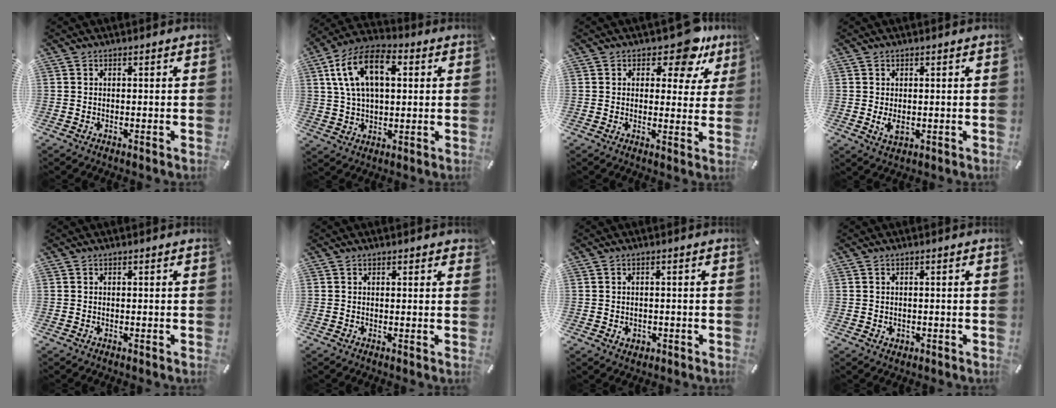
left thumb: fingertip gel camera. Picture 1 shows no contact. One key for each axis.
{"total": 14.2, "fx": 4.5, "fy": 8.4, "fz": 10.4, "tx": -0.219, "ty": 0.008, "tz": 0.078}
{"total": 9.8, "fx": 6.2, "fy": 4.8, "fz": 5.9, "tx": -0.061, "ty": -0.039, "tz": 0.100}
{"total": 3.0, "fx": -0.1, "fy": 1.9, "fz": 2.3, "tx": -0.050, "ty": -0.006, "tz": -0.006}
{"total": 0.0}
{"total": 0.8, "fx": 0.6, "fy": 0.5, "fz": 0.4, "tx": -0.001, "ty": -0.002, "tz": 0.008}
{"total": 1.9, "fx": -0.4, "fy": 1.7, "fz": 0.8, "tx": -0.016, "ty": 0.005, "tz": -0.009}
{"total": 0.9, "fx": 0.0, "fy": 0.9, "fz": 0.3, "tx": -0.005, "ty": 0.005, "tz": -0.001}